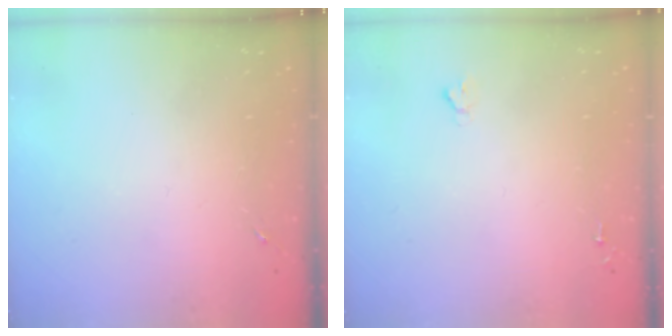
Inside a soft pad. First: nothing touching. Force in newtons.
{"total": 1.6, "press": 1.6, "slide": 0.2}